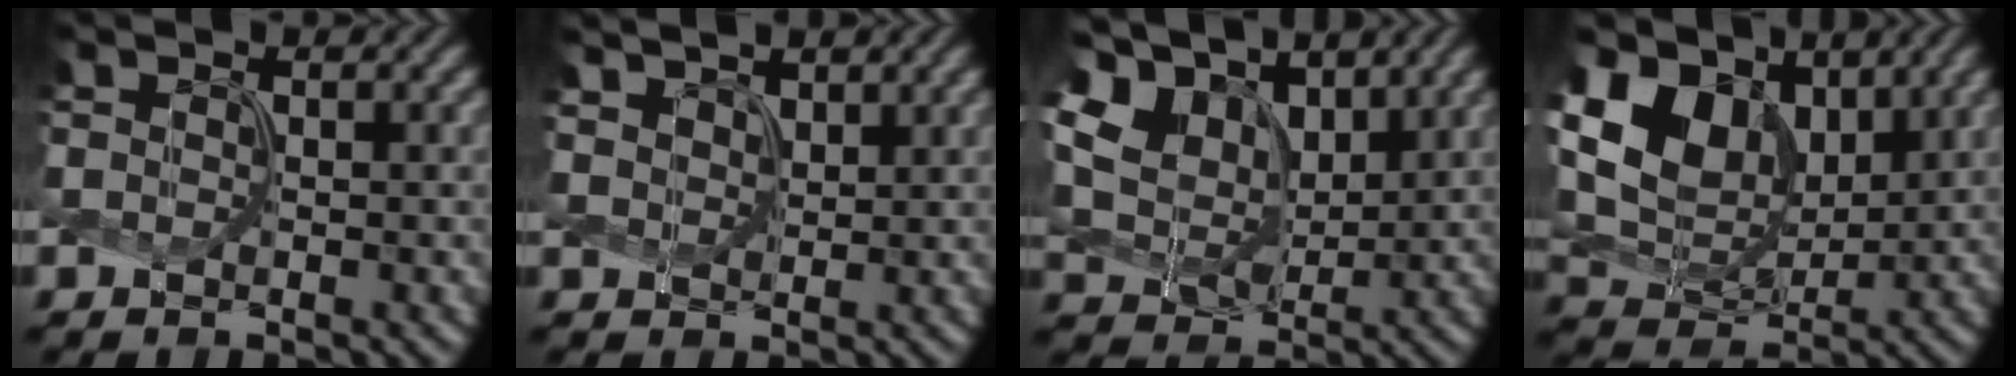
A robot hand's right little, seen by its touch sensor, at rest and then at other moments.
{"total": 3.8, "force": [3.1, 1.7, 1.3], "torque": [-0.049, 0.002, 0.059]}
{"total": 9.0, "force": [4.7, 6.0, 4.8], "torque": [-0.140, 0.023, 0.078]}
{"total": 10.1, "force": [4.1, 7.1, 5.9], "torque": [-0.148, 0.013, 0.071]}